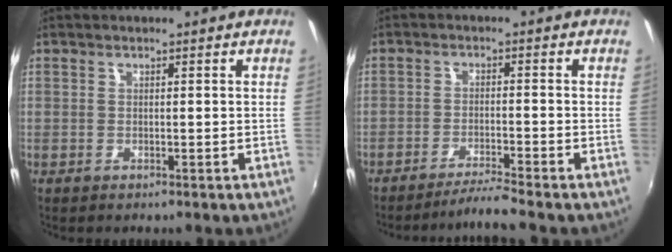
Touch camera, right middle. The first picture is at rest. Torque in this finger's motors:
{"motor_torque": [-0.29, -0.27, 0.10, 0.00]}